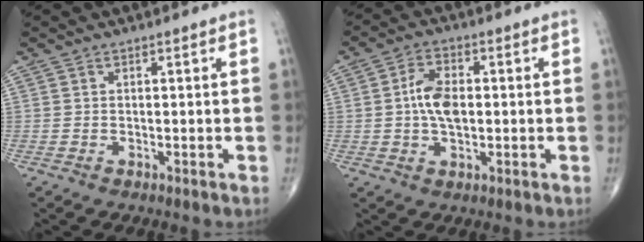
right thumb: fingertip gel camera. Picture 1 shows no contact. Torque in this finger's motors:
{"motor_torque": [1.27, 0.97, 0.42, -0.58, 0.05]}